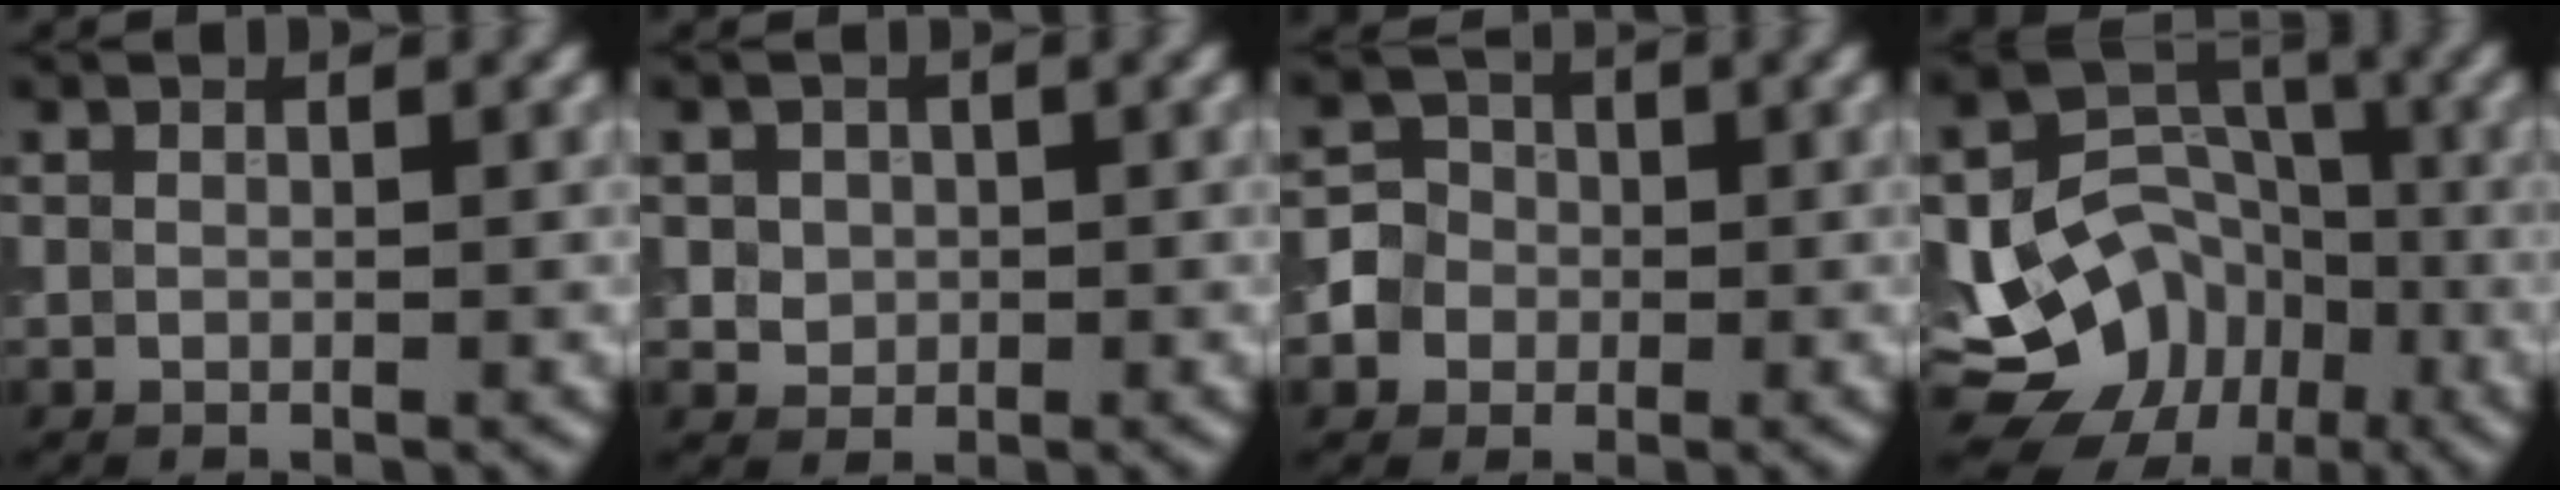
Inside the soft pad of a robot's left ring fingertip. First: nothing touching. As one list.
[{"total": 2.0, "force": [0.3, 1.8, 0.8], "torque": [-0.009, 0.000, 0.014]}, {"total": 4.3, "force": [-1.2, 4.0, 1.0], "torque": [0.004, 0.009, -0.035]}, {"total": 11.5, "force": [-5.0, 9.0, 5.2], "torque": [-0.082, 0.005, -0.089]}]